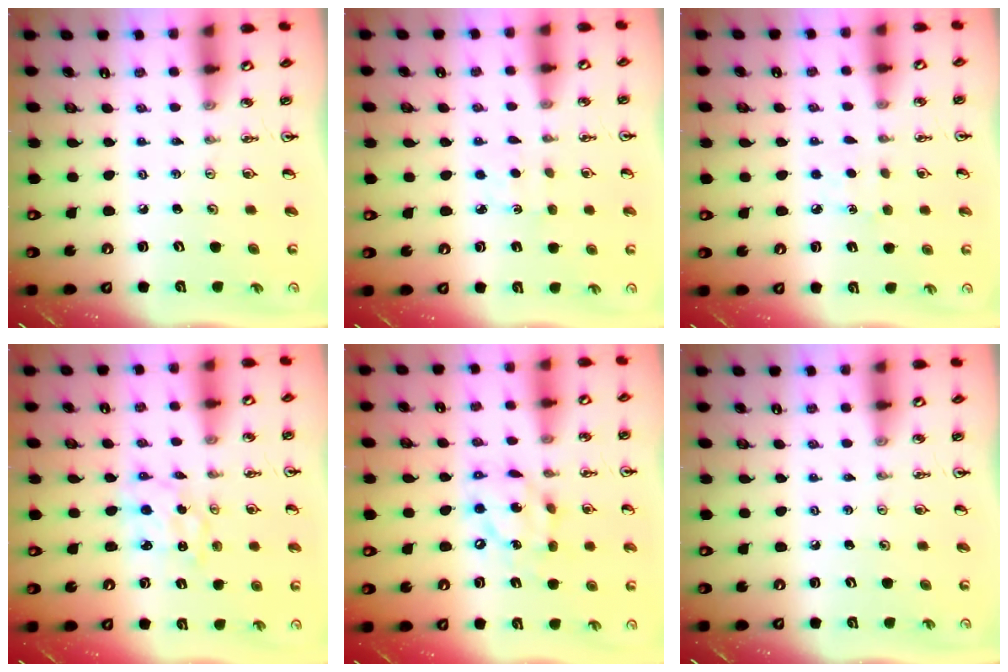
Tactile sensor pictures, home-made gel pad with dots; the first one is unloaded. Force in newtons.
{"total": 2.4, "press": 2.3, "slide": 0.3}
{"total": 3.9, "press": 3.8, "slide": 0.5}
{"total": 1.8, "press": 1.8, "slide": 0.1}
{"total": 12.3, "press": 12.3, "slide": 1.1}
{"total": 0.0}